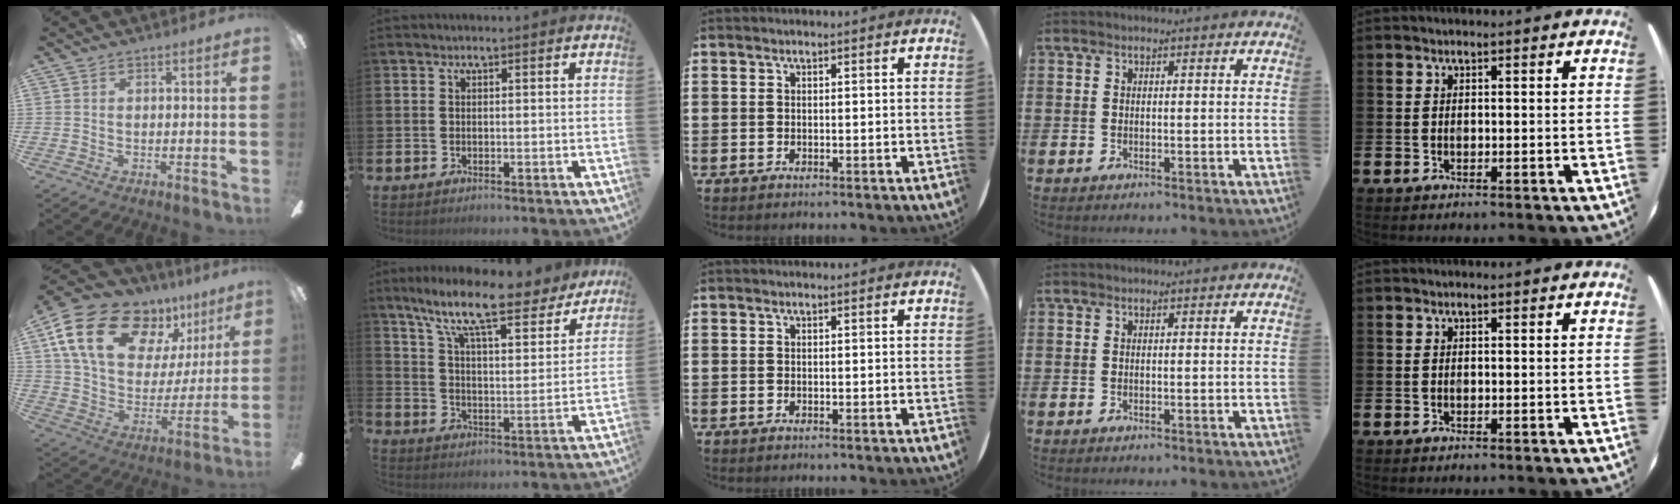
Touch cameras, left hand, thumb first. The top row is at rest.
{"thumb": {"total": 21.5, "force": [12.5, 12.3, 12.5], "torque": [-0.213, -0.061, 0.230]}, "index": {"total": 11.5, "force": [9.4, 2.1, 6.2], "torque": [-0.144, -0.057, 0.155]}}